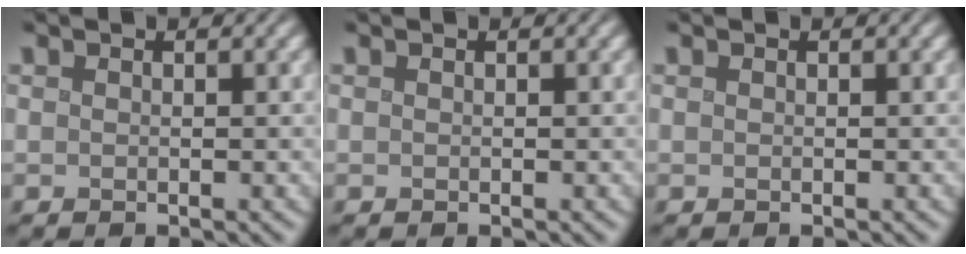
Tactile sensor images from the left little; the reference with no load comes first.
{"total": 0.0}
{"total": 0.0}